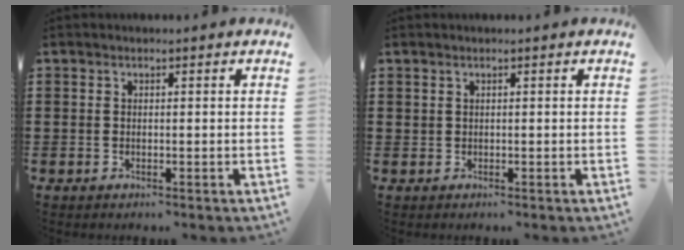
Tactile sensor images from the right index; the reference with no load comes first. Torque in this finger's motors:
{"motor_torque": [0.00, 2.14, 0.00, -0.01]}